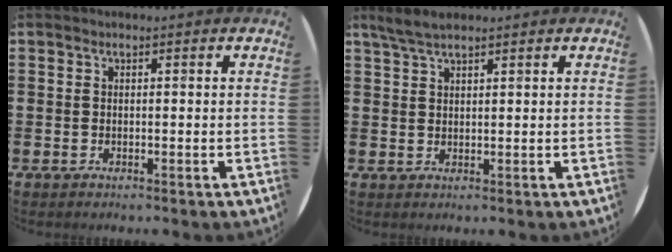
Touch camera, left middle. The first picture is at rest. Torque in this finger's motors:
{"motor_torque": [0.46, -0.35, 0.08, 0.03]}